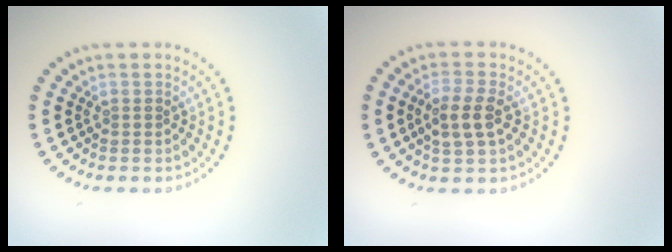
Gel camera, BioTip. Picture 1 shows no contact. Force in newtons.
{"total": 3.0, "press": 2.8, "slide": 0.9}